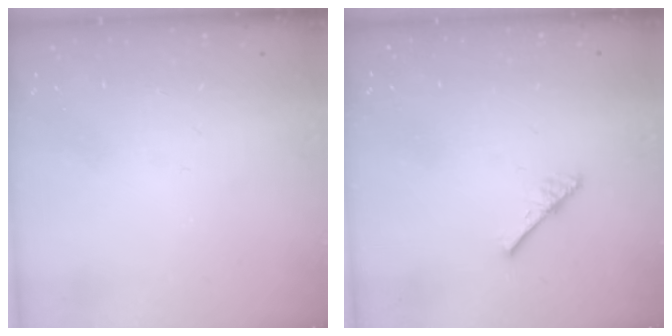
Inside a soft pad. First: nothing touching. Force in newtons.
{"total": 3.0, "press": 3.0, "slide": 0.3}